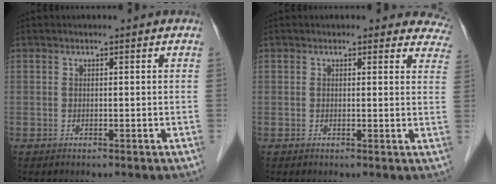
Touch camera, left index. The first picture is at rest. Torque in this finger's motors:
{"motor_torque": [1.16, -0.99, 0.22, 0.00]}